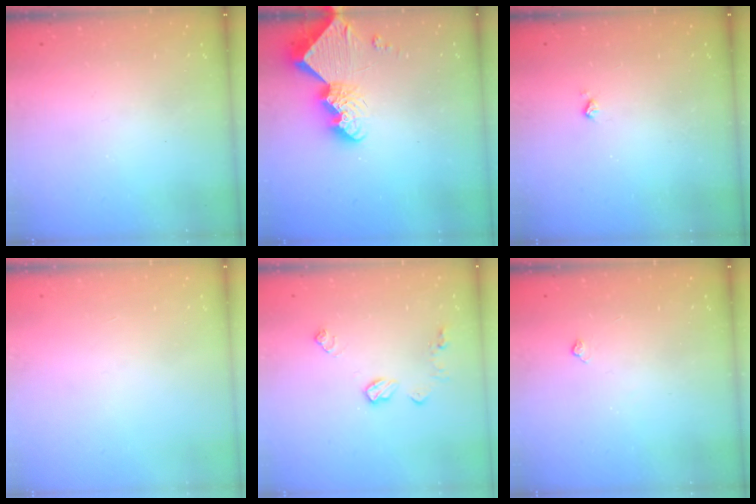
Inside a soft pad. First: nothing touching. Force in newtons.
{"total": 13.0, "press": 13.0, "slide": 1.3}
{"total": 2.2, "press": 2.2, "slide": 0.4}
{"total": 0.0}
{"total": 8.2, "press": 8.2, "slide": 0.4}
{"total": 2.7, "press": 2.7, "slide": 0.6}